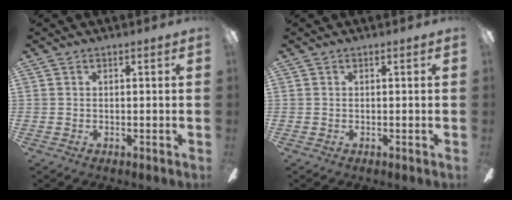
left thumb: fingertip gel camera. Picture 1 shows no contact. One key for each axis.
{"total": 0.0}